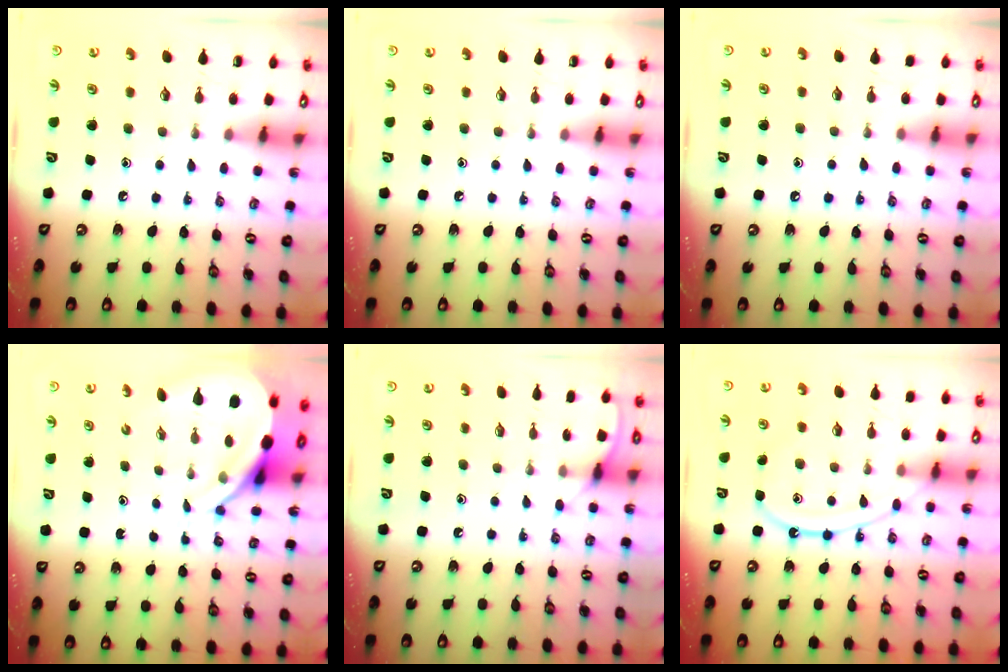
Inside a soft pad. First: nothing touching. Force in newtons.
{"total": 0.0}
{"total": 7.6, "press": 7.6, "slide": 0.8}
{"total": 7.5, "press": 7.4, "slide": 0.9}
{"total": 5.9, "press": 5.8, "slide": 0.6}
{"total": 11.8, "press": 11.7, "slide": 0.9}